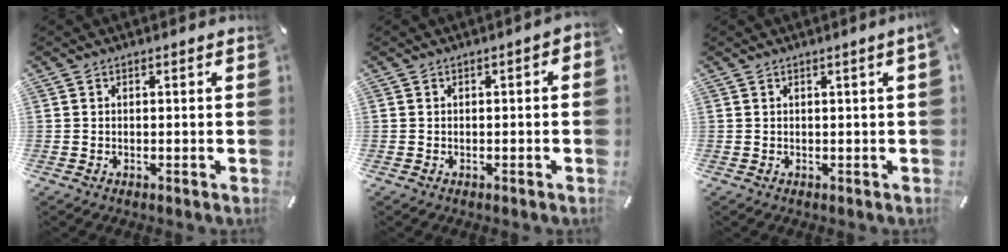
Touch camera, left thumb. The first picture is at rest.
{"total": 1.4, "force": [-0.8, 0.6, 1.0], "torque": [-0.017, 0.004, -0.016]}
{"total": 1.2, "force": [0.3, -0.1, 1.2], "torque": [-0.021, -0.002, 0.005]}